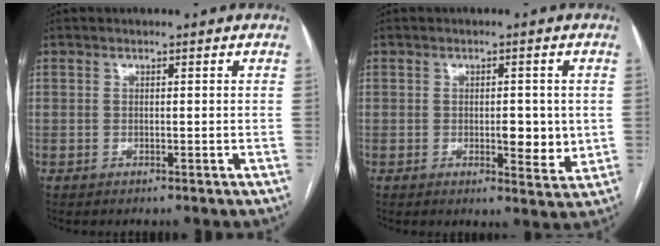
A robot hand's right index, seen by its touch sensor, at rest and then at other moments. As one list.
[{"total": 5.2, "force": [-0.2, 2.2, 4.7], "torque": [-0.062, -0.005, 0.001]}]